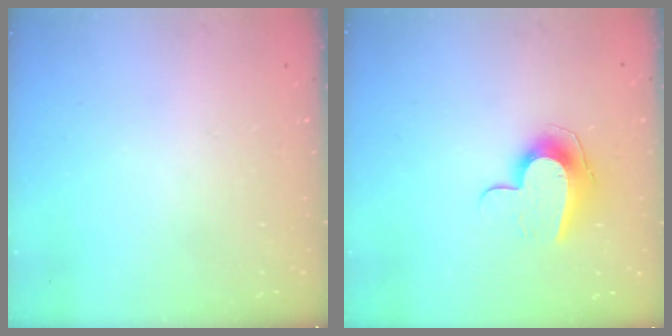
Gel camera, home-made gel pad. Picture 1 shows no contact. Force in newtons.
{"total": 9.7, "press": 9.7, "slide": 1.0}